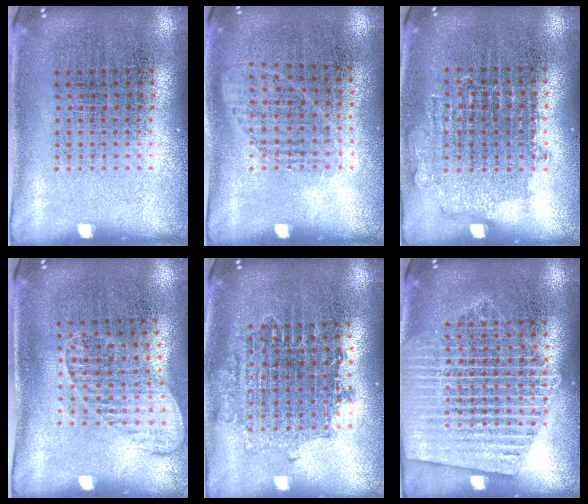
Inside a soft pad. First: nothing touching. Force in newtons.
{"total": 0.9, "press": 0.8, "slide": 0.5}
{"total": 0.8, "press": 0.8, "slide": 0.3}
{"total": 1.4, "press": 1.2, "slide": 0.9}
{"total": 1.5, "press": 1.3, "slide": 0.8}
{"total": 2.0, "press": 2.0, "slide": 0.2}